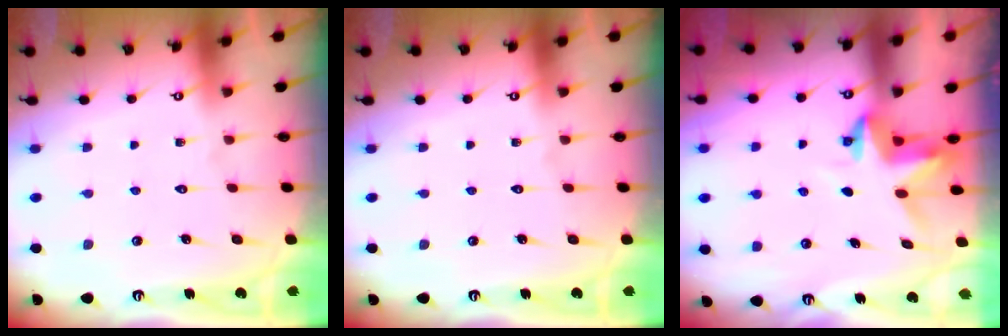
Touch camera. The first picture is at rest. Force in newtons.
{"total": 0.0}
{"total": 3.9, "press": 3.9, "slide": 0.3}